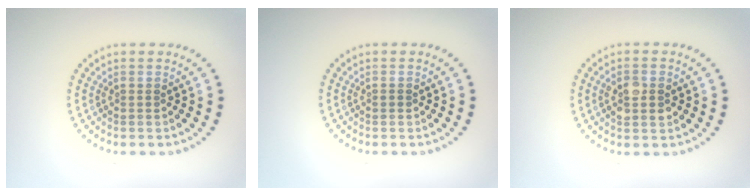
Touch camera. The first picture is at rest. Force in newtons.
{"total": 0.5, "press": 0.5, "slide": 0.1}
{"total": 2.7, "press": 2.7, "slide": 0.2}